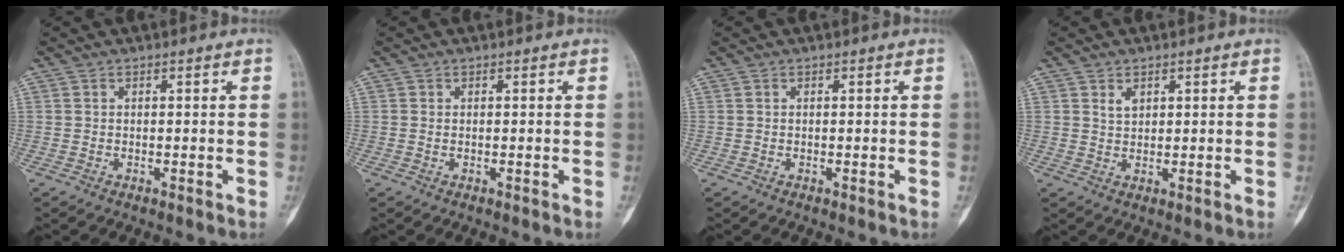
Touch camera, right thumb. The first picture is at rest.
{"total": 0.0}
{"total": 0.0}
{"total": 2.0, "force": [1.1, 1.3, 1.1], "torque": [-0.015, -0.007, 0.024]}